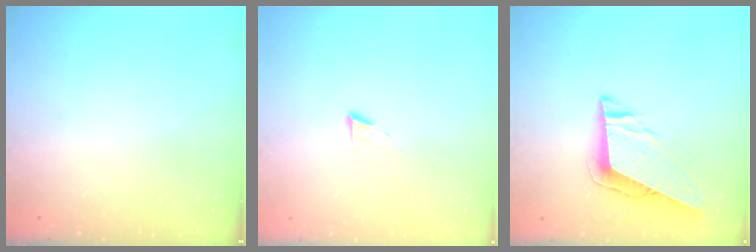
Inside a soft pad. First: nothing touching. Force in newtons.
{"total": 5.1, "press": 5.1, "slide": 0.6}
{"total": 9.7, "press": 9.7, "slide": 1.2}